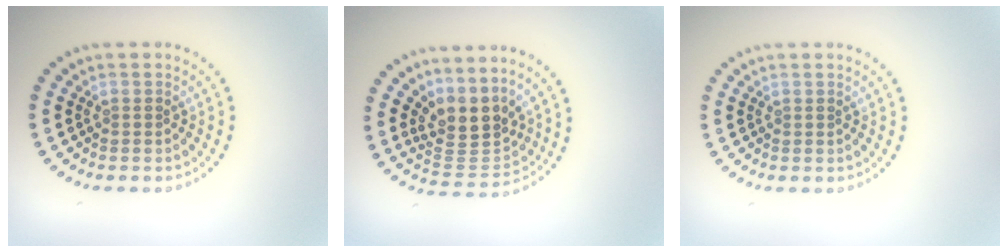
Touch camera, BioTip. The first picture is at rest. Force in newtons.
{"total": 3.9, "press": 3.0, "slide": 2.4}
{"total": 0.0}